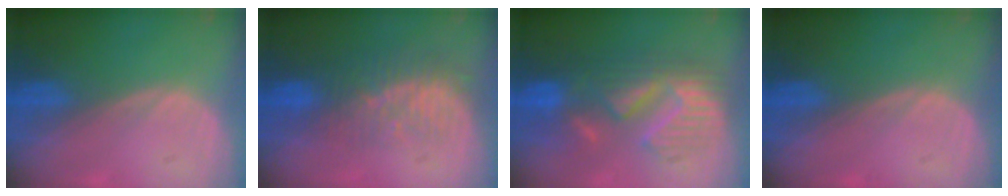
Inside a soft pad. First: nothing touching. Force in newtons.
{"total": 8.4, "press": 7.5, "slide": 3.8}
{"total": 9.6, "press": 9.6, "slide": 0.3}
{"total": 0.0}